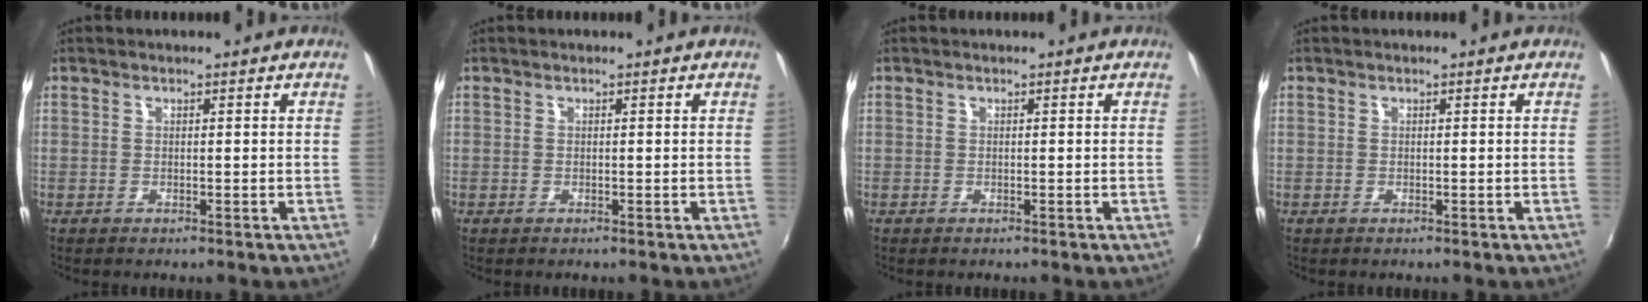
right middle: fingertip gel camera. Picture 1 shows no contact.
{"total": 0.0}
{"total": 0.0}
{"total": 0.0}